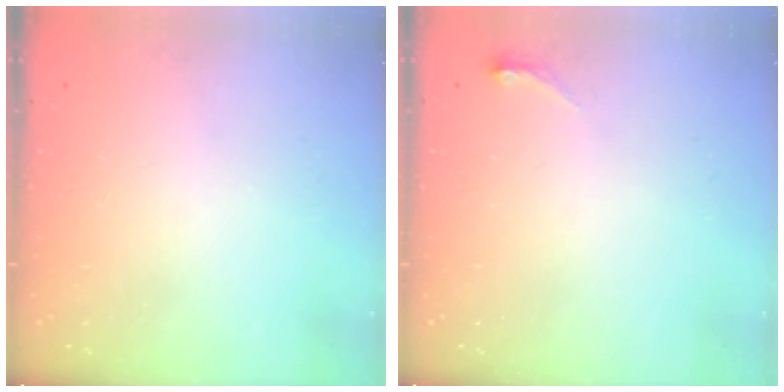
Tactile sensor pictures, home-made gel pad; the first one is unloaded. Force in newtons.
{"total": 3.8, "press": 3.5, "slide": 1.6}